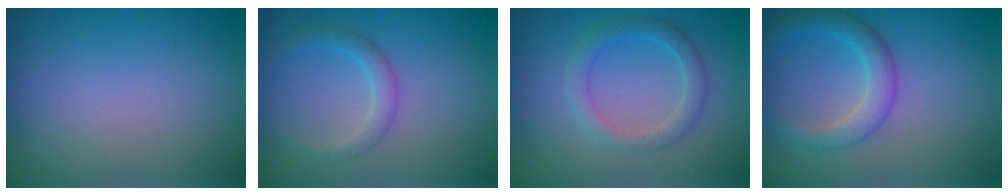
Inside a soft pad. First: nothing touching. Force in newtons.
{"total": 2.0, "press": 2.0, "slide": 0.1}
{"total": 2.6, "press": 2.6, "slide": 0.1}
{"total": 3.5, "press": 3.5, "slide": 0.2}